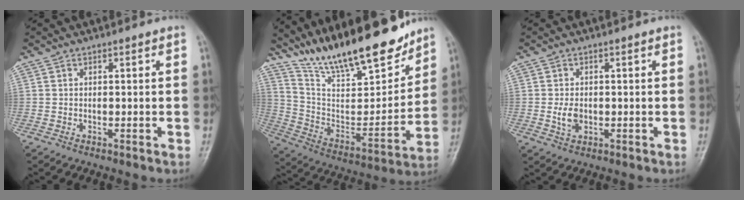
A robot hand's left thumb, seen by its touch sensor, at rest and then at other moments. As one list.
[{"total": 22.9, "force": [18.4, 6.3, 12.2], "torque": [-0.165, -0.088, 0.319]}, {"total": 3.1, "force": [-0.3, 2.1, 2.3], "torque": [-0.041, -0.004, -0.003]}]